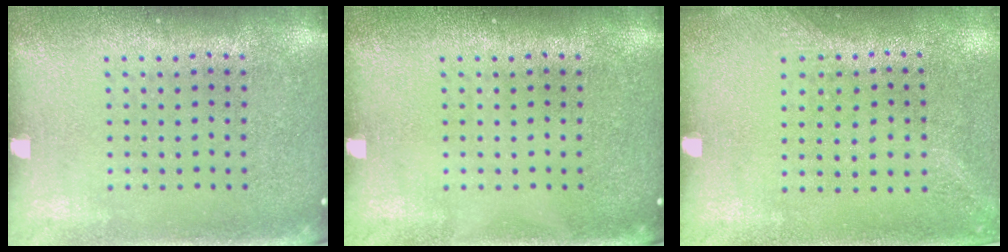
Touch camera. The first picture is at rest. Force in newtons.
{"total": 0.0}
{"total": 1.4, "press": 1.0, "slide": 0.9}